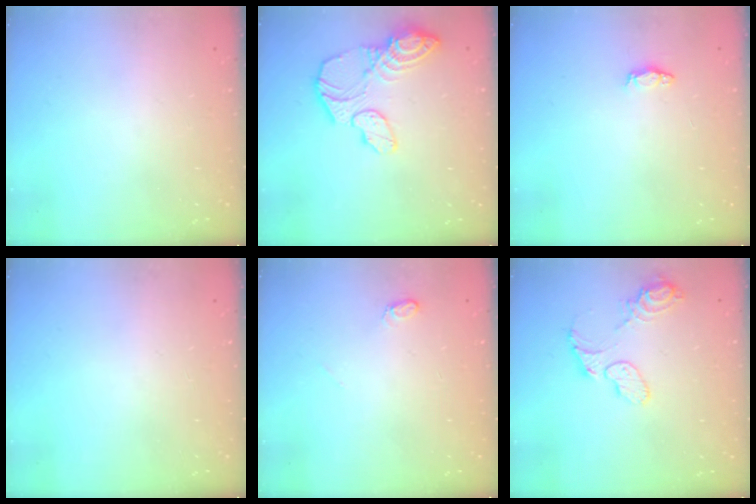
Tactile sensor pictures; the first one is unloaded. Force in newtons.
{"total": 13.8, "press": 13.7, "slide": 1.4}
{"total": 3.1, "press": 3.1, "slide": 0.5}
{"total": 0.0}
{"total": 3.8, "press": 3.8, "slide": 0.5}
{"total": 9.1, "press": 9.1, "slide": 0.6}